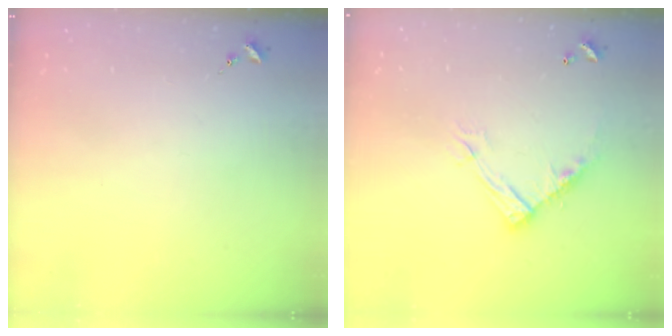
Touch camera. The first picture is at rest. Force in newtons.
{"total": 11.8, "press": 11.8, "slide": 0.5}